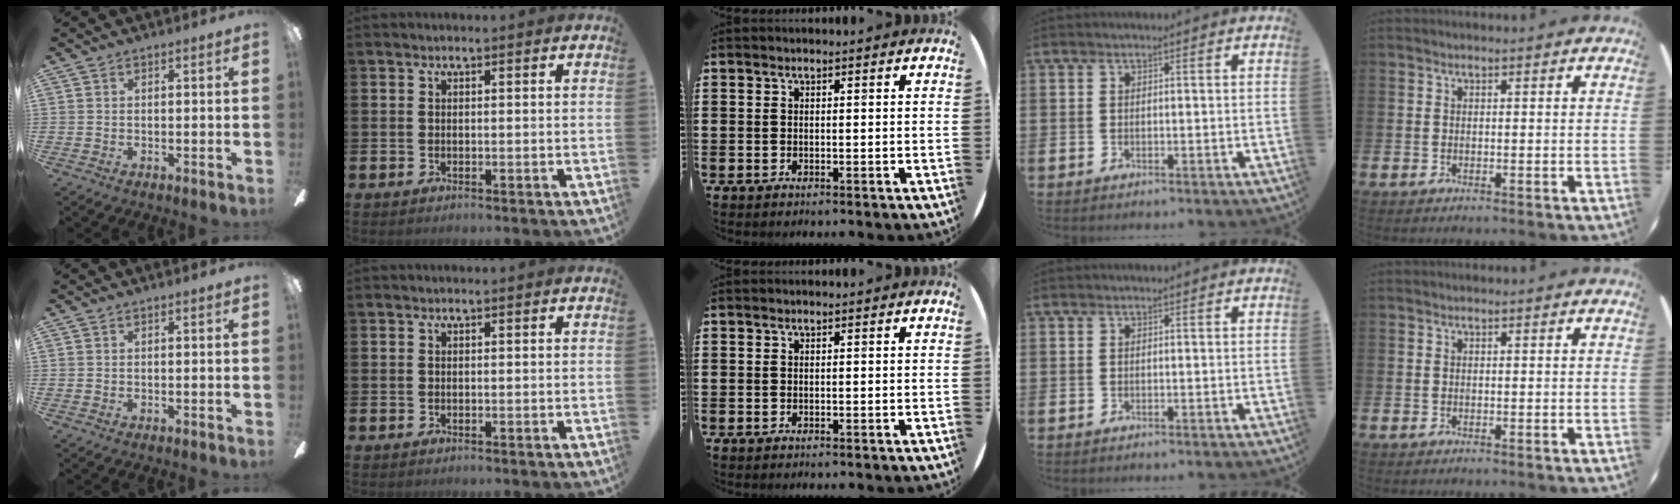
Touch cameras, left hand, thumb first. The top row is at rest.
{}